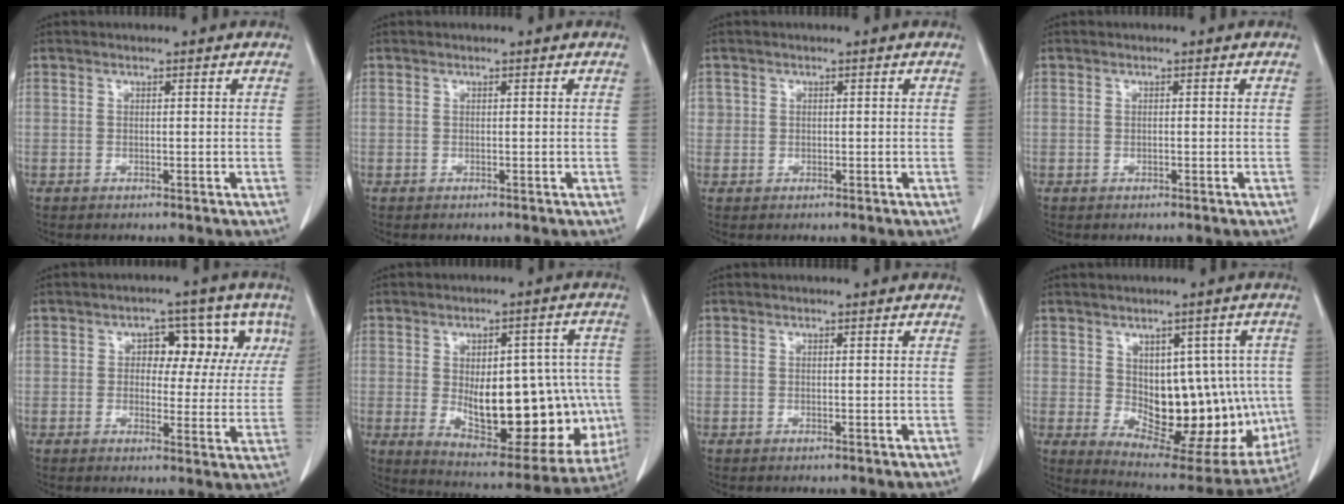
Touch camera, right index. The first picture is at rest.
{"total": 0.0}
{"total": 1.3, "force": [0.3, 1.3, 0.1], "torque": [0.015, 0.006, 0.004]}
{"total": 0.0}
{"total": 9.2, "force": [3.0, 5.3, 6.9], "torque": [-0.068, 0.030, 0.035]}
{"total": 21.9, "force": [-2.7, 9.9, 19.3], "torque": [-0.234, 0.016, -0.005]}
{"total": 0.0}
{"total": 17.8, "force": [-1.1, 9.3, 15.1], "torque": [-0.193, 0.003, 0.015]}